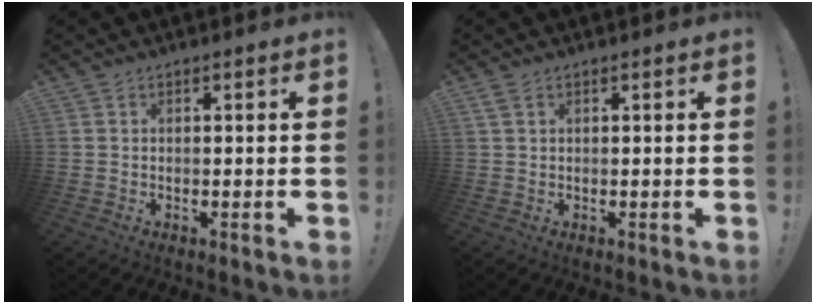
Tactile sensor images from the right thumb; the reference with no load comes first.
{"total": 2.0, "force": [1.1, 0.9, 1.3], "torque": [-0.027, 0.003, 0.020]}